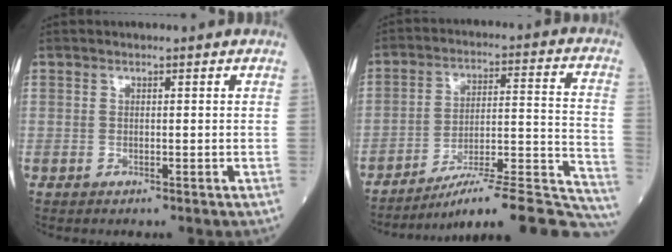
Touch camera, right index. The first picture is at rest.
{"total": 23.6, "force": [-21.3, 1.4, 10.0], "torque": [-0.070, 0.023, -0.301]}